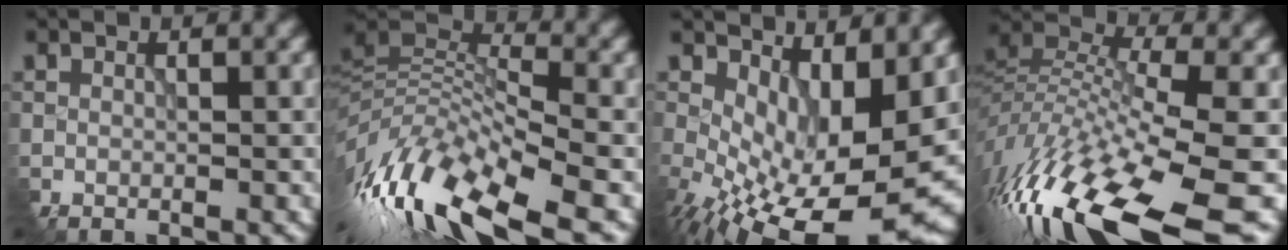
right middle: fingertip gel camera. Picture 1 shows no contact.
{"total": 12.9, "force": [-6.9, 4.7, 9.8], "torque": [-0.212, 0.014, -0.129]}
{"total": 12.0, "force": [-1.4, 6.3, 10.1], "torque": [-0.147, -0.024, -0.005]}
{"total": 14.8, "force": [-8.4, 4.4, 11.4], "torque": [-0.251, 0.007, -0.146]}